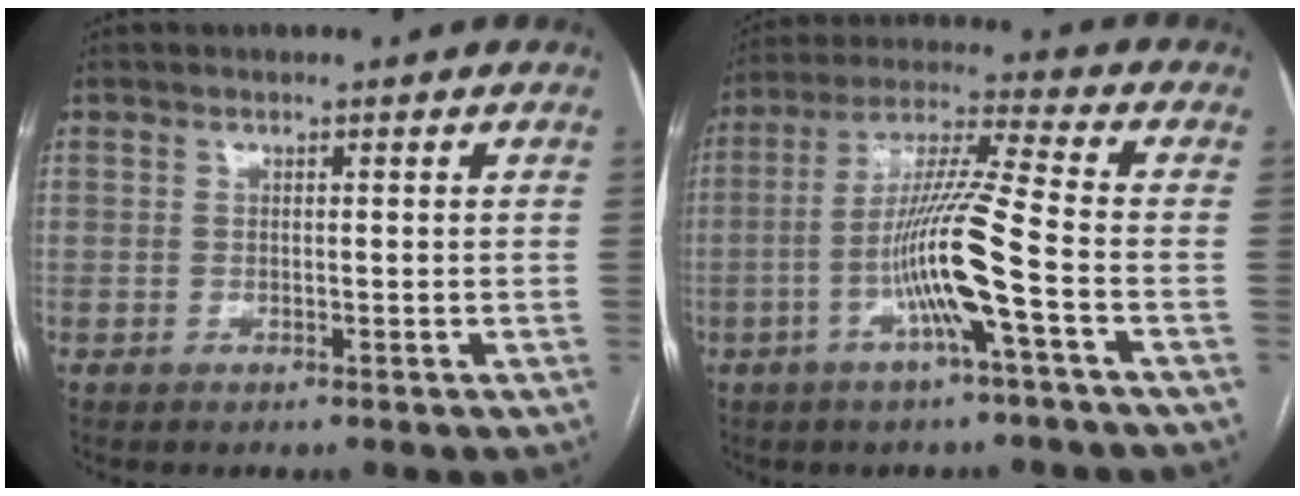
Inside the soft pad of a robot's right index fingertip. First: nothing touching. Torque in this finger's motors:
{"motor_torque": [1.61, -0.29, 0.68, 0.21]}